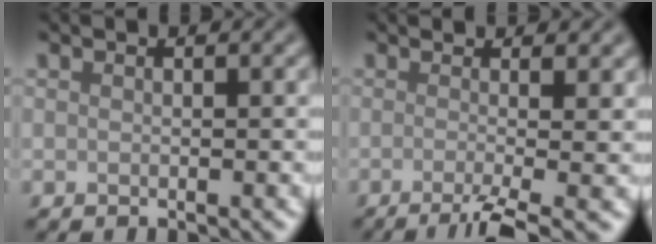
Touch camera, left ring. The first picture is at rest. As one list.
[{"total": 6.0, "force": [-1.1, 1.7, 5.6], "torque": [-0.061, -0.003, -0.021]}]